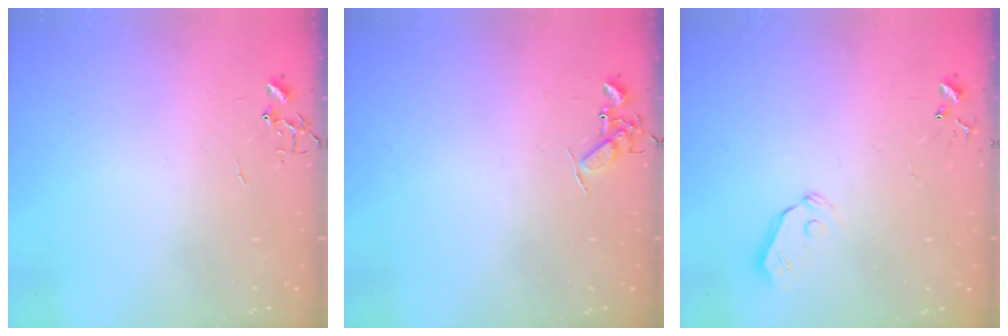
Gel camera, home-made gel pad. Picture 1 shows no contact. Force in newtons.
{"total": 7.2, "press": 7.2, "slide": 0.9}
{"total": 5.8, "press": 5.8, "slide": 0.5}